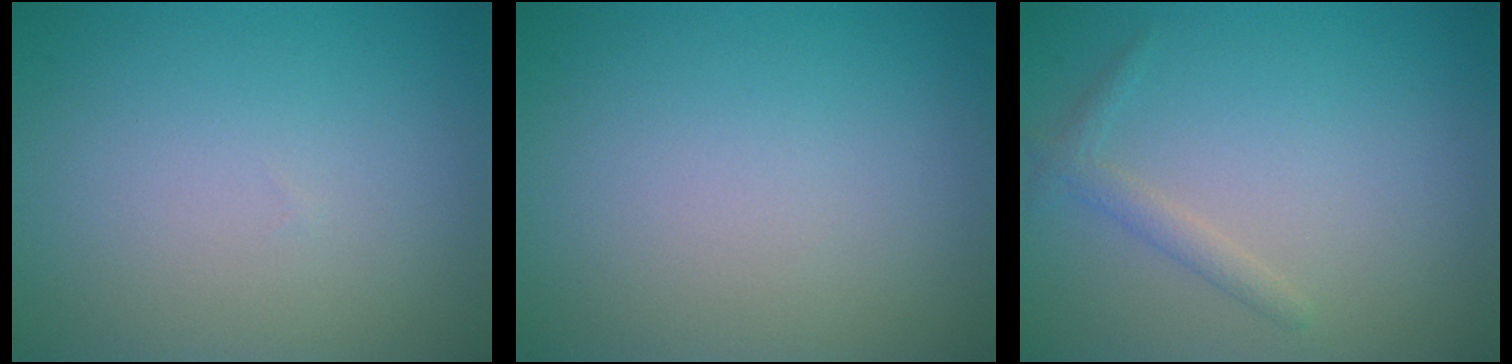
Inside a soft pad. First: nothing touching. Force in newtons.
{"total": 0.0}
{"total": 1.3, "press": 1.3, "slide": 0.1}